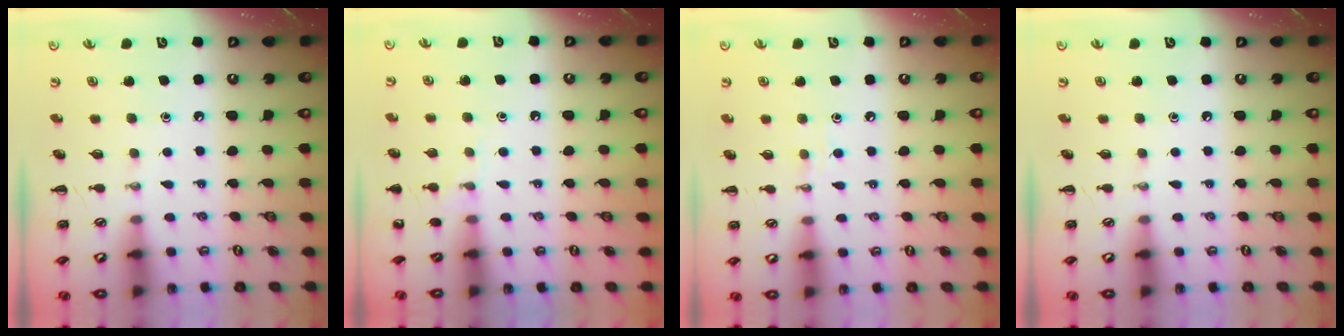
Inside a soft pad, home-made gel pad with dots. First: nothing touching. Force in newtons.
{"total": 6.5, "press": 6.2, "slide": 1.9}
{"total": 3.6, "press": 3.5, "slide": 1.0}
{"total": 0.0}